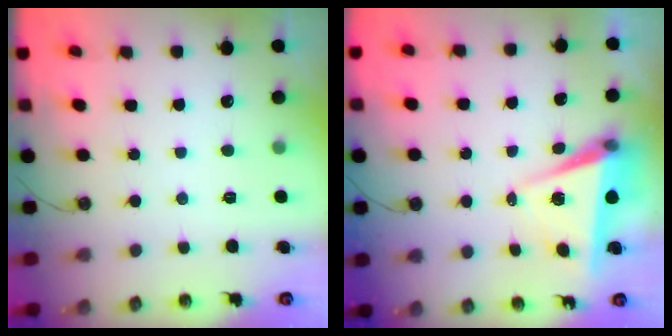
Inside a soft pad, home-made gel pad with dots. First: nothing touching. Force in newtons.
{"total": 6.3, "press": 4.6, "slide": 4.3}